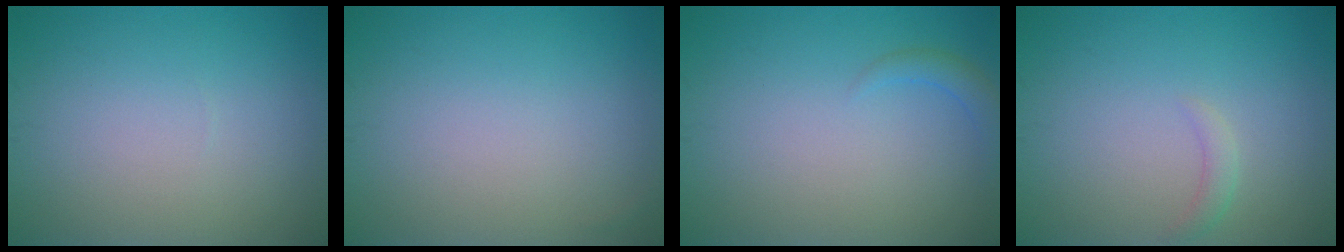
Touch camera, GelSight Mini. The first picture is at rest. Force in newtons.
{"total": 0.0}
{"total": 1.3, "press": 1.3, "slide": 0.2}
{"total": 1.1, "press": 1.1, "slide": 0.2}